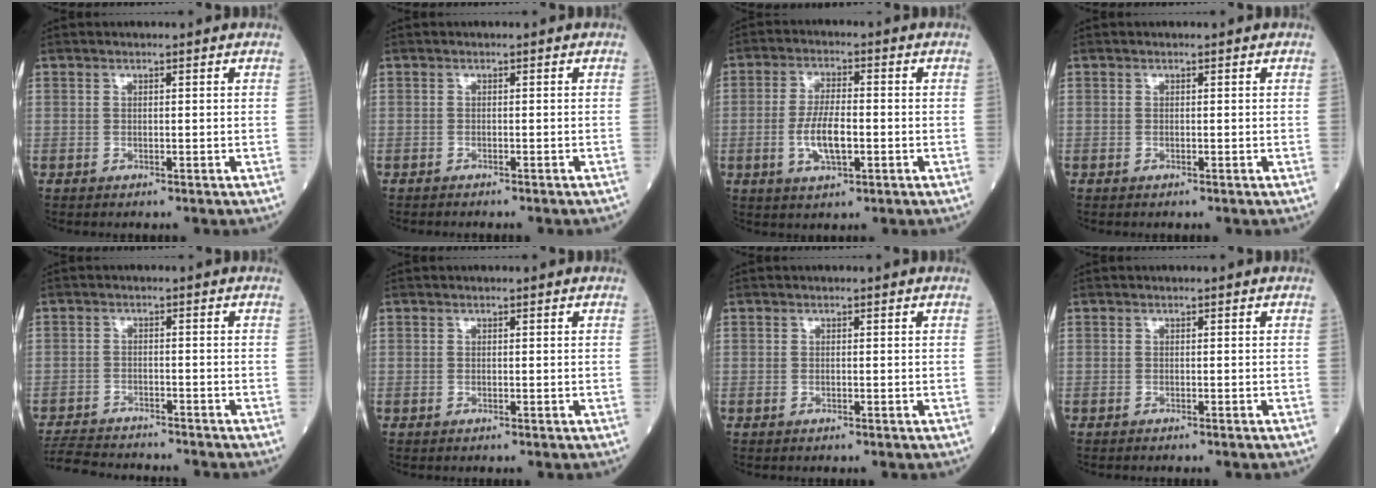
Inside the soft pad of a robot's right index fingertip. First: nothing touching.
{"total": 2.8, "force": [-2.5, 0.1, 1.1], "torque": [-0.014, -0.002, -0.032]}
{"total": 6.8, "force": [-1.5, 2.1, 6.3], "torque": [-0.130, 0.000, -0.027]}
{"total": 0.0}
{"total": 9.3, "force": [-8.9, 1.6, 2.2], "torque": [-0.039, -0.005, -0.142]}
{"total": 0.0}
{"total": 0.0}
{"total": 1.2, "force": [-1.1, -0.1, 0.5], "torque": [-0.003, 0.001, -0.015]}